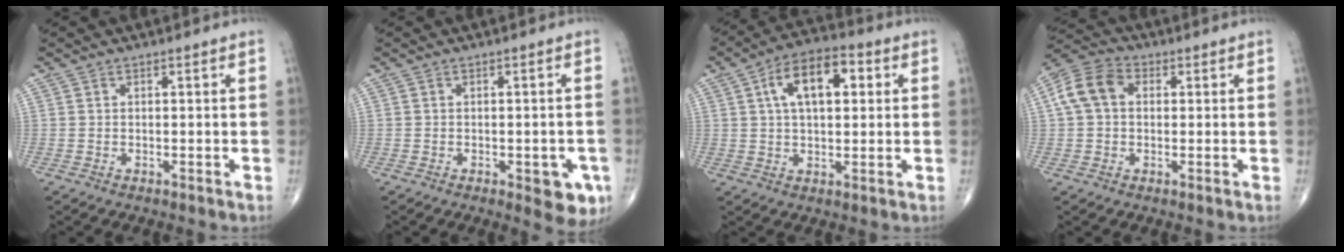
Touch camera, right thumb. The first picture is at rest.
{"total": 6.2, "force": [-2.4, 2.7, 5.1], "torque": [-0.040, 0.001, -0.022]}
{"total": 11.9, "force": [3.2, 6.2, 9.6], "torque": [-0.147, 0.018, 0.046]}
{"total": 8.6, "force": [1.4, 6.3, 5.8], "torque": [-0.114, 0.028, 0.018]}